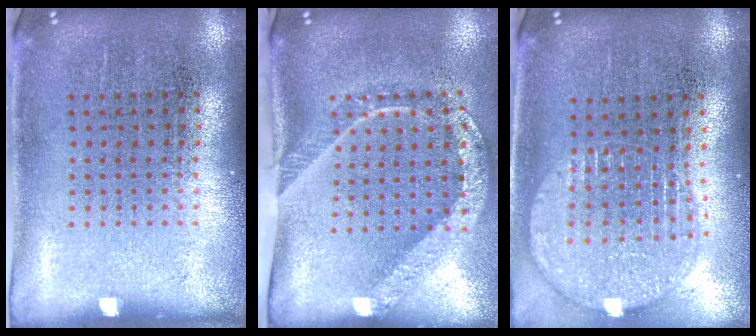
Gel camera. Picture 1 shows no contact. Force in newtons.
{"total": 2.4, "press": 1.7, "slide": 1.7}
{"total": 1.7, "press": 1.5, "slide": 0.9}